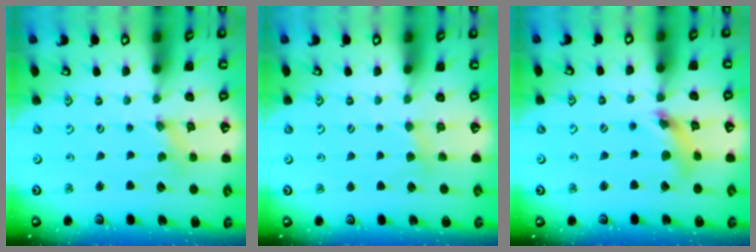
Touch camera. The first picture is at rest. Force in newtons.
{"total": 2.9, "press": 2.9, "slide": 0.4}
{"total": 8.5, "press": 8.4, "slide": 0.9}